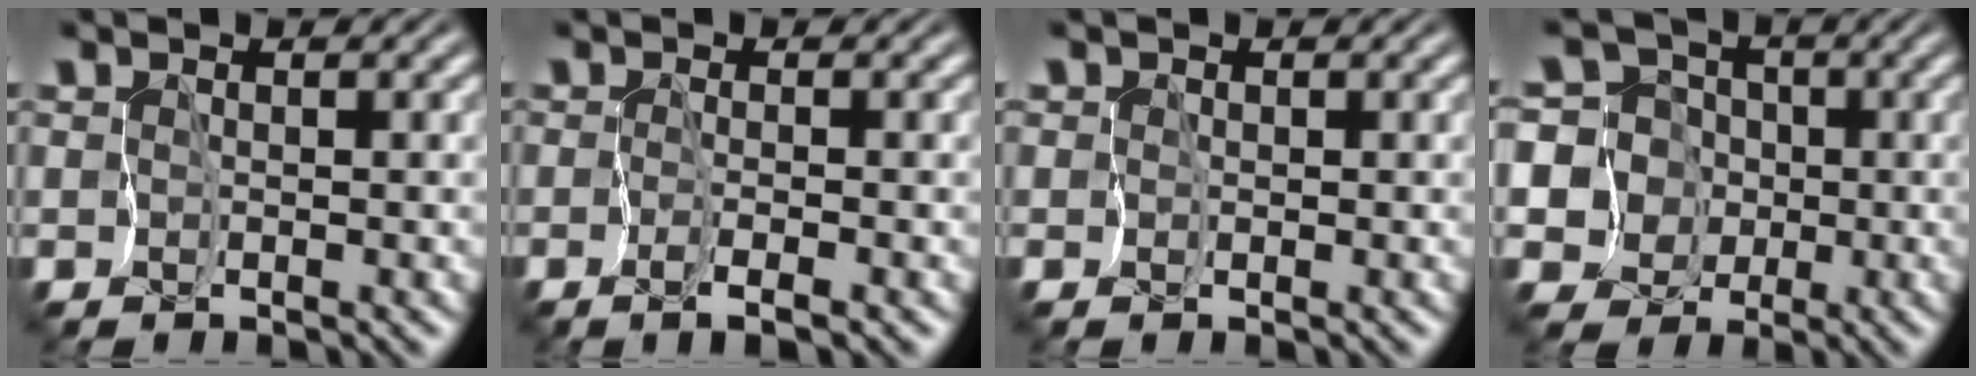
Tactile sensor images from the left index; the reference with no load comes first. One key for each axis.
{"total": 1.2, "fx": -0.8, "fy": -0.2, "fz": 0.8, "tx": -0.016, "ty": 0.000, "tz": -0.018}
{"total": 0.7, "fx": 0.0, "fy": 0.7, "fz": 0.0, "tx": 0.006, "ty": -0.001, "tz": -0.002}
{"total": 10.3, "fx": 0.1, "fy": 10.0, "fz": 2.5, "tx": -0.087, "ty": 0.034, "tz": -0.016}